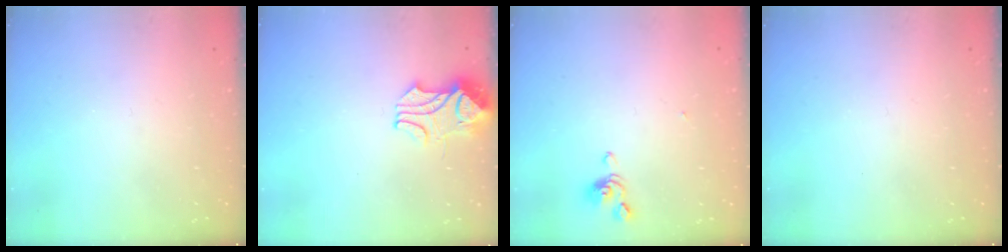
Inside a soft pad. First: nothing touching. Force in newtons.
{"total": 2.1, "press": 1.9, "slide": 0.9}
{"total": 1.2, "press": 1.1, "slide": 0.4}
{"total": 0.0}